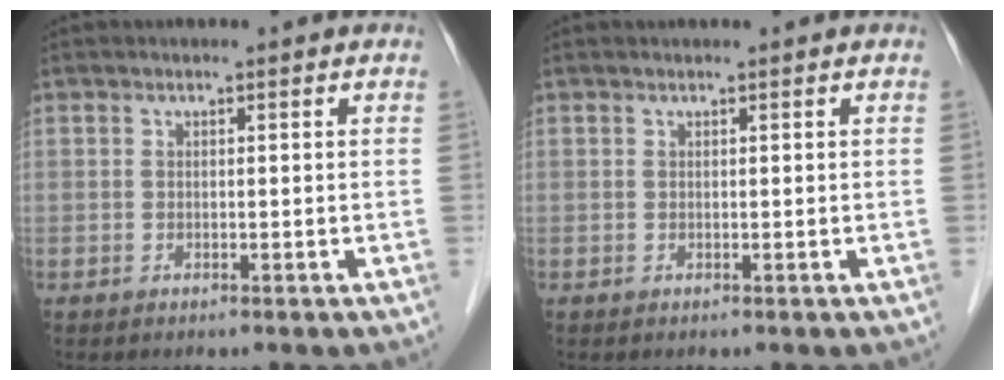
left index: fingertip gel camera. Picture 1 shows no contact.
{"total": 1.8, "force": [-1.7, -0.4, -0.5], "torque": [0.012, -0.003, -0.028]}